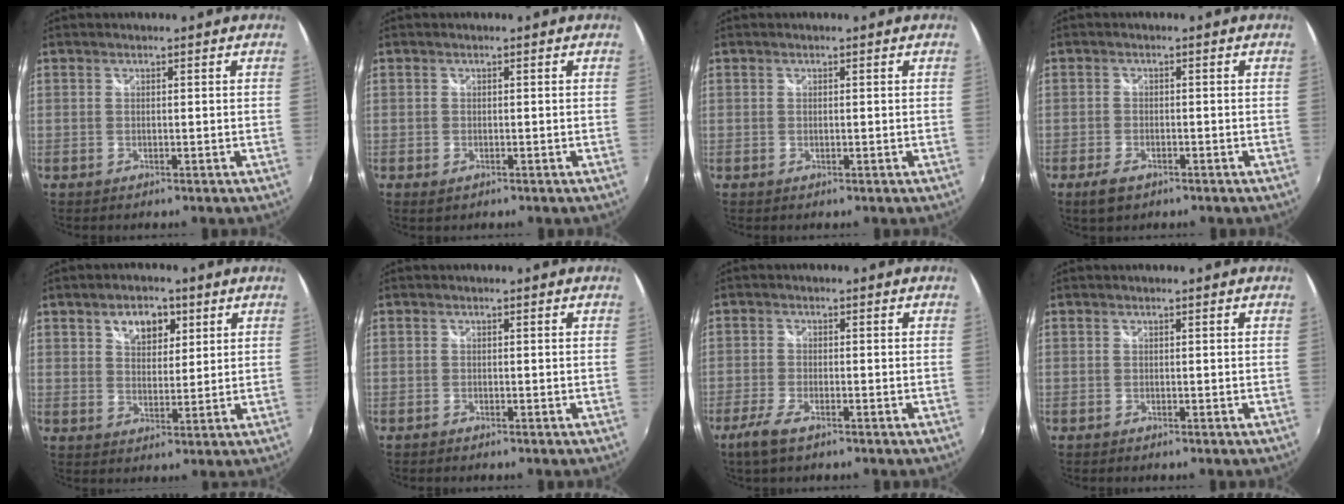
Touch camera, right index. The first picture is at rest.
{"total": 1.1, "force": [-0.6, 0.8, 0.6], "torque": [-0.010, -0.004, -0.010]}
{"total": 0.0}
{"total": 4.1, "force": [-2.7, 2.0, 2.4], "torque": [-0.058, -0.009, -0.048]}
{"total": 6.5, "force": [3.2, 4.1, 3.9], "torque": [-0.058, 0.015, 0.054]}
{"total": 0.7, "force": [-0.7, 0.3, 0.2], "torque": [-0.006, -0.002, -0.015]}
{"total": 4.8, "force": [-3.3, 1.2, 3.3], "torque": [-0.087, -0.010, -0.065]}
{"total": 0.0}